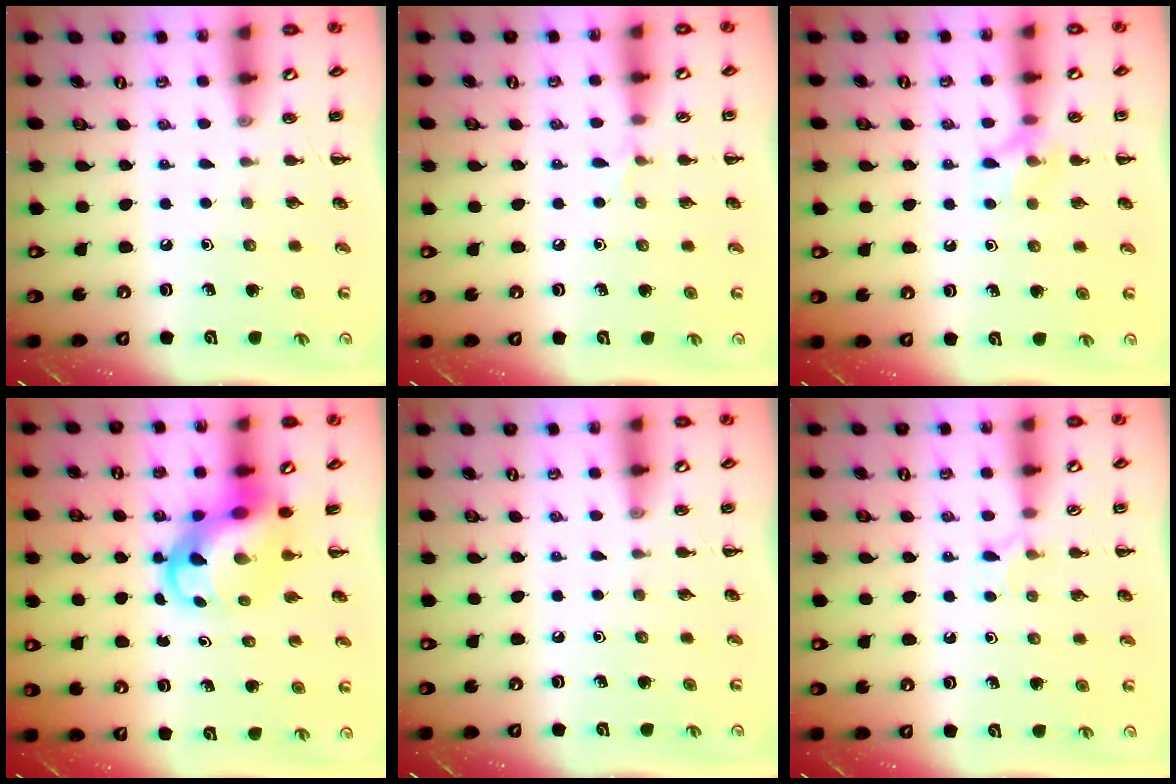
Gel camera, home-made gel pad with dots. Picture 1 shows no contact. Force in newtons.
{"total": 4.0, "press": 3.7, "slide": 1.3}
{"total": 8.1, "press": 8.0, "slide": 1.2}
{"total": 6.2, "press": 5.9, "slide": 1.9}
{"total": 0.0}
{"total": 4.7, "press": 4.5, "slide": 1.4}